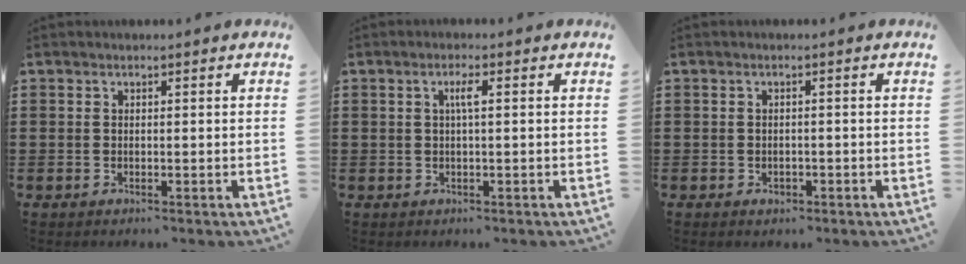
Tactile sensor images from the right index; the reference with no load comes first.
{"total": 2.1, "force": [0.4, 0.2, 2.1], "torque": [-0.041, 0.002, 0.005]}
{"total": 0.9, "force": [-0.5, 0.6, 0.5], "torque": [-0.012, -0.002, -0.010]}